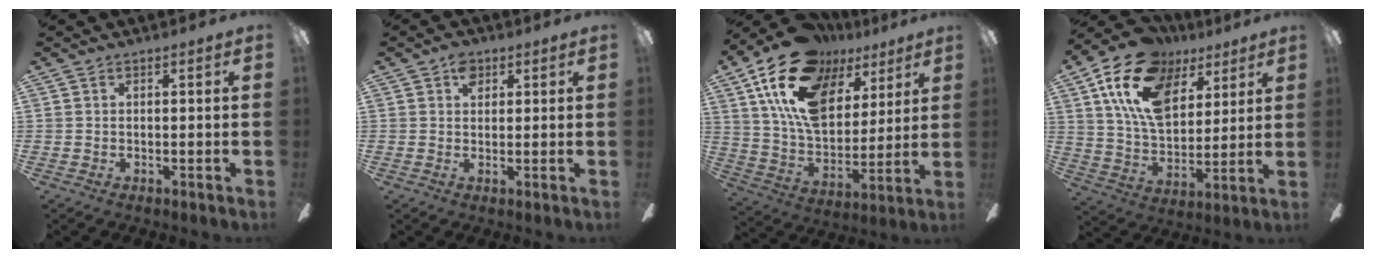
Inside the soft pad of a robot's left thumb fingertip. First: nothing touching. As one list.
[{"total": 3.9, "force": [1.9, 2.7, 2.0], "torque": [-0.020, -0.003, 0.031]}, {"total": 22.7, "force": [12.7, 13.0, 13.6], "torque": [-0.255, -0.054, 0.229]}, {"total": 20.4, "force": [10.6, 12.4, 12.1], "torque": [-0.210, -0.028, 0.194]}]